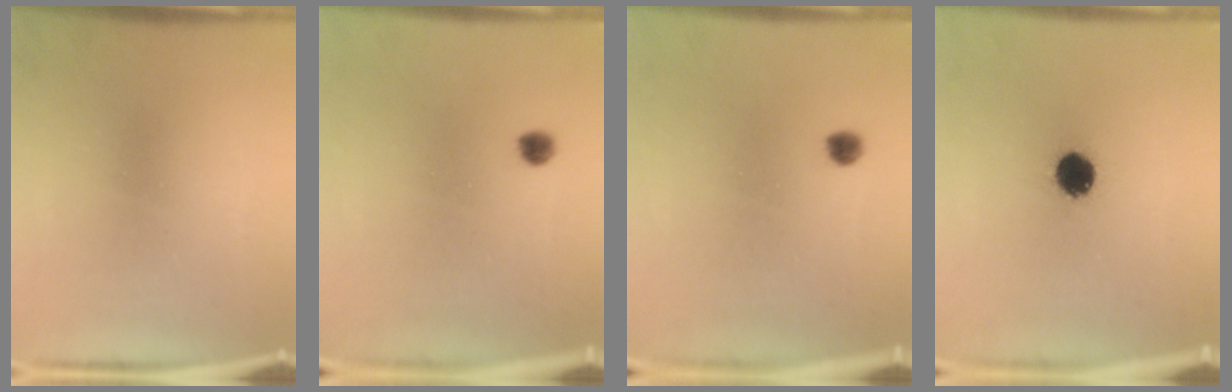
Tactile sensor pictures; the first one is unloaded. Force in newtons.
{"total": 1.8}
{"total": 1.8}
{"total": 8.4}